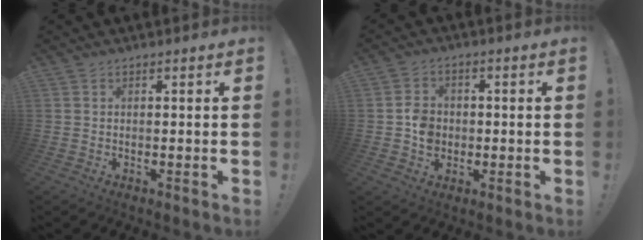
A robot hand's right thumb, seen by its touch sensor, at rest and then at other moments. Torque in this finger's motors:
{"motor_torque": [0.03, 0.00, 0.10, 0.02, 0.00]}